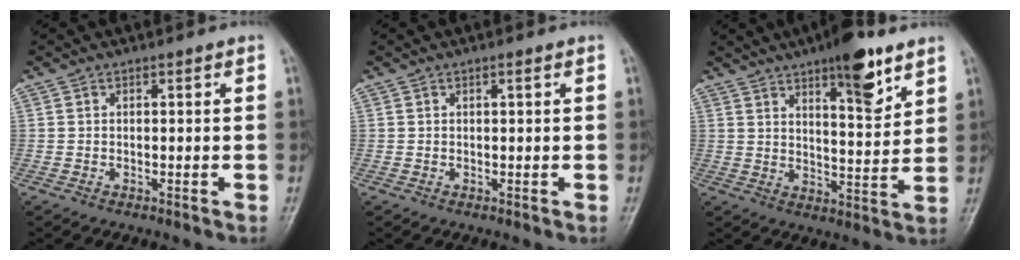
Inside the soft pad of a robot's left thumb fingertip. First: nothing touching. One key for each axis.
{"total": 0.5, "fx": 0.2, "fy": 0.1, "fz": 0.5, "tx": -0.008, "ty": 0.000, "tz": 0.003}
{"total": 11.8, "fx": 7.3, "fy": 3.5, "fz": 8.6, "tx": -0.105, "ty": -0.044, "tz": 0.110}